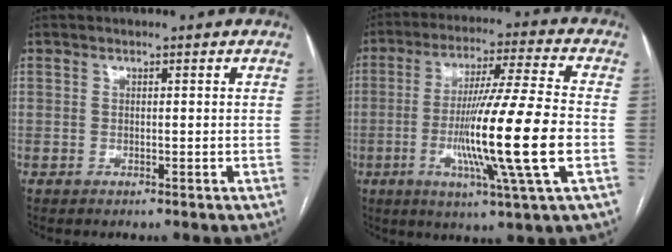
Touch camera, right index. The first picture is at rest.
{"total": 17.1, "force": [-3.5, -1.2, 16.7], "torque": [-0.302, -0.017, -0.068]}